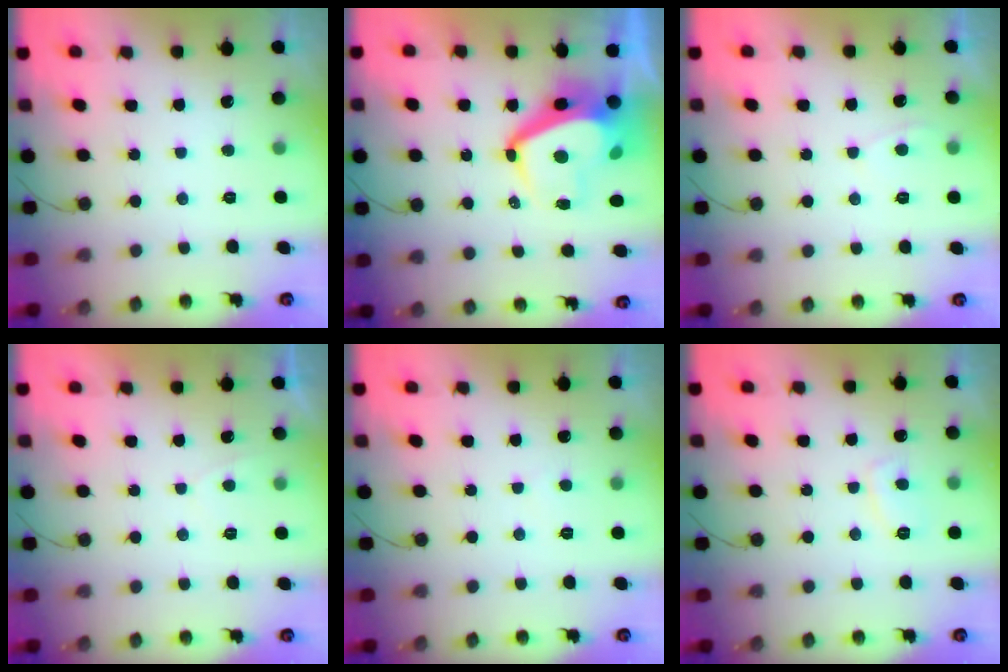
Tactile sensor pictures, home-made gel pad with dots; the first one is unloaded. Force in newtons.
{"total": 8.4, "press": 8.4, "slide": 1.1}
{"total": 2.7, "press": 2.7, "slide": 0.2}
{"total": 0.8, "press": 0.5, "slide": 0.6}
{"total": 3.1, "press": 3.1, "slide": 0.3}
{"total": 3.6, "press": 3.6, "slide": 0.6}